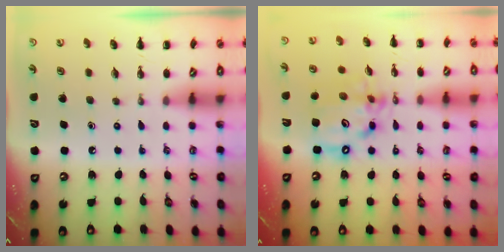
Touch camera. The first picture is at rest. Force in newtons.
{"total": 14.3, "press": 13.9, "slide": 3.4}